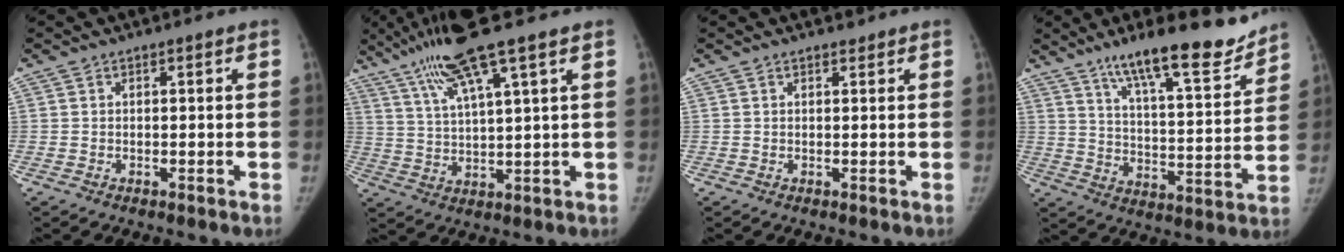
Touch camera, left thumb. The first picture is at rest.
{"total": 12.2, "force": [7.9, 0.2, 9.3], "torque": [-0.183, -0.017, 0.153]}
{"total": 1.1, "force": [0.9, 0.4, 0.3], "torque": [-0.004, -0.005, 0.013]}
{"total": 18.5, "force": [14.2, 3.8, 11.4], "torque": [-0.145, -0.080, 0.230]}